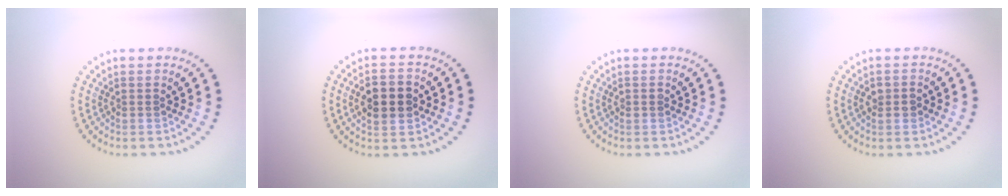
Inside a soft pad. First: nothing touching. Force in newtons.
{"total": 4.5, "press": 4.5, "slide": 0.2}
{"total": 0.7, "press": 0.7, "slide": 0.1}
{"total": 1.5, "press": 1.5, "slide": 0.2}